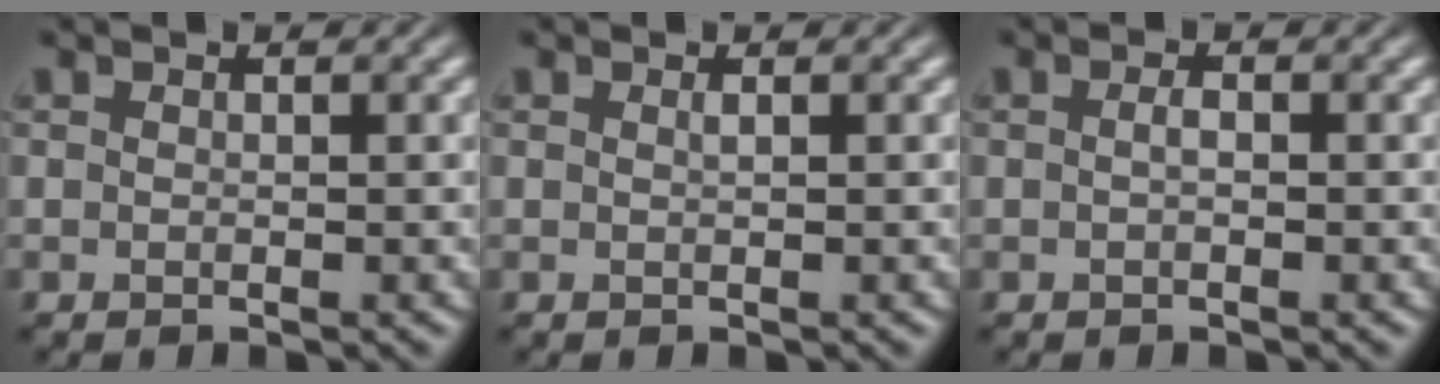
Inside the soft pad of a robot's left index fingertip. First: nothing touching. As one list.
[{"total": 0.5, "force": [0.2, 0.2, 0.5], "torque": [-0.006, 0.003, 0.002]}, {"total": 0.8, "force": [-0.1, 0.3, 0.8], "torque": [-0.017, 0.000, -0.002]}]